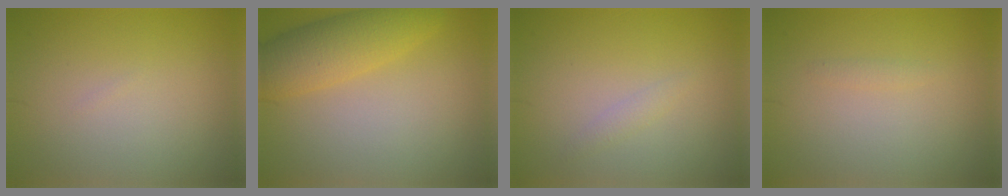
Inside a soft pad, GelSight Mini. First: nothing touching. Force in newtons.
{"total": 5.3, "press": 5.3, "slide": 0.4}
{"total": 0.9, "press": 0.9, "slide": 0.1}
{"total": 0.6, "press": 0.6, "slide": 0.1}